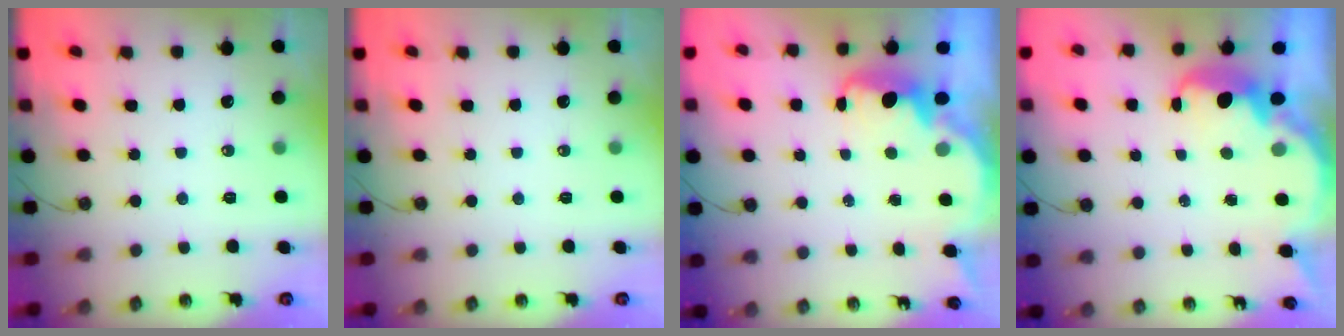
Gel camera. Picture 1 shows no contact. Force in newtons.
{"total": 0.0}
{"total": 2.7, "press": 2.7, "slide": 0.4}
{"total": 3.7, "press": 3.7, "slide": 0.5}